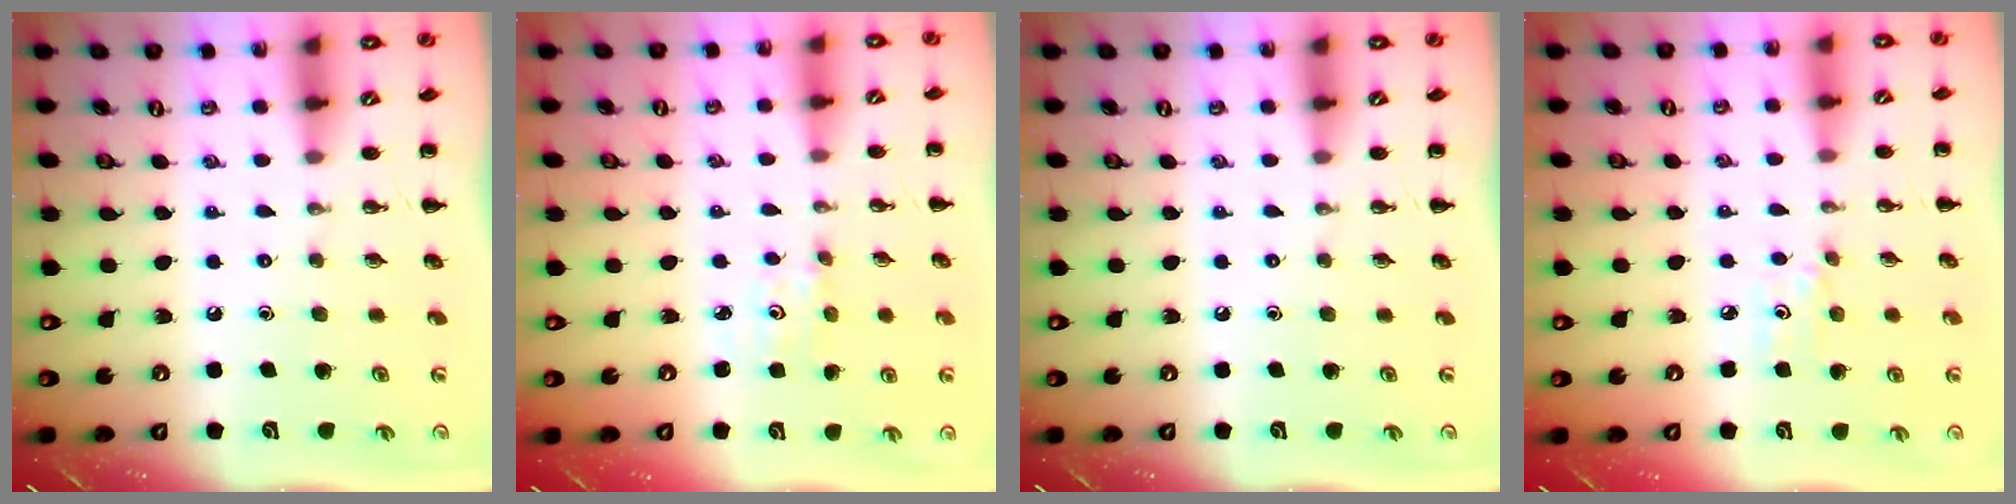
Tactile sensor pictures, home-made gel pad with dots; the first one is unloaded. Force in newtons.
{"total": 1.4, "press": 1.3, "slide": 0.5}
{"total": 0.0}
{"total": 3.0, "press": 2.8, "slide": 1.1}